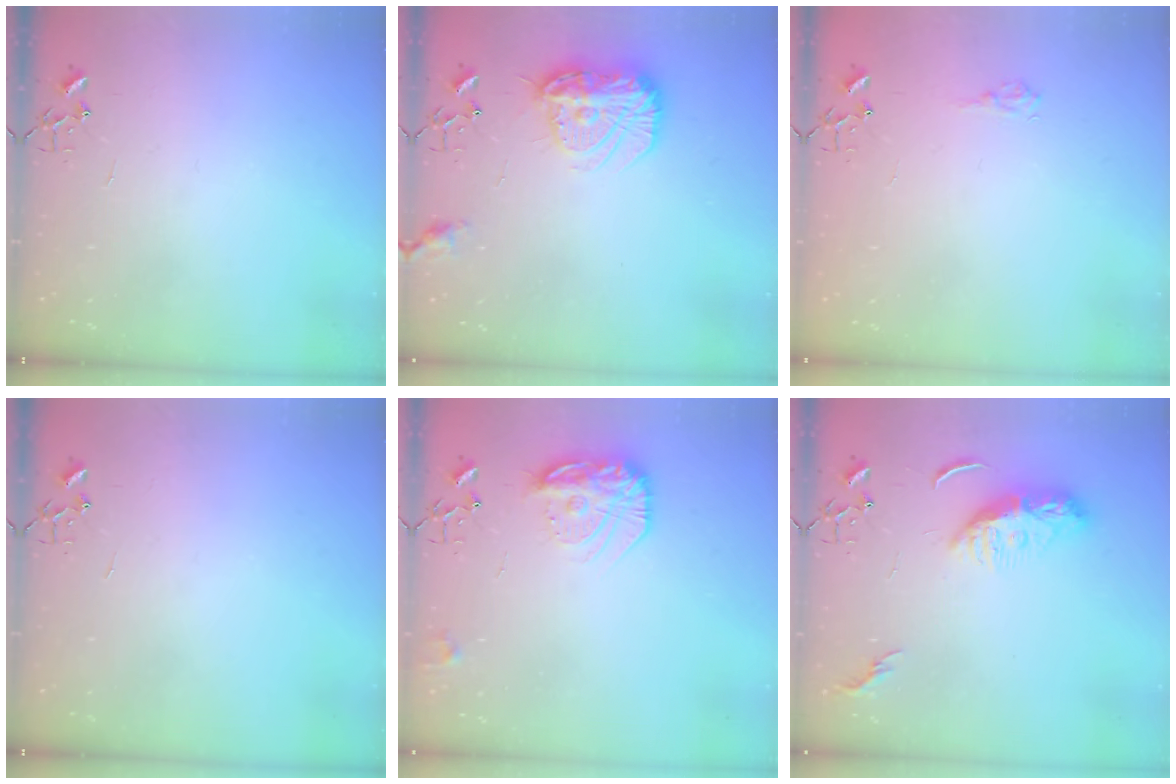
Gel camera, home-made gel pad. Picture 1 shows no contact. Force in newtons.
{"total": 17.1, "press": 17.0, "slide": 1.4}
{"total": 7.0, "press": 6.9, "slide": 0.6}
{"total": 0.0}
{"total": 16.2, "press": 16.1, "slide": 0.8}
{"total": 10.2, "press": 10.2, "slide": 0.9}